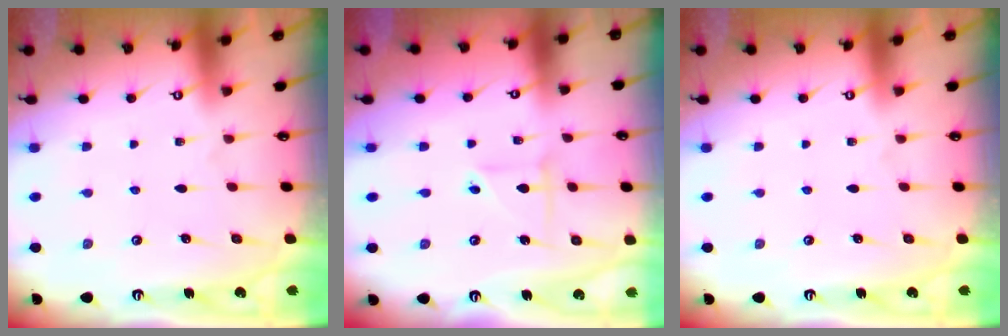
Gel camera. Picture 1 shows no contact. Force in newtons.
{"total": 2.9, "press": 2.9, "slide": 0.3}
{"total": 0.0}